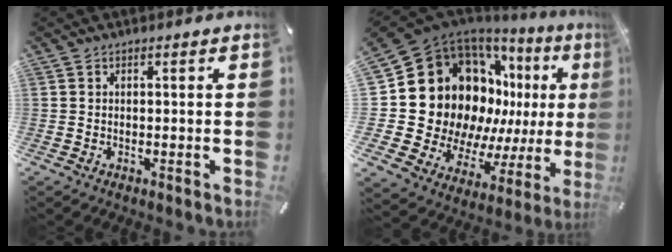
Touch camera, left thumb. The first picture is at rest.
{"total": 24.7, "force": [4.5, 19.7, 14.2], "torque": [-0.248, -0.080, 0.139]}